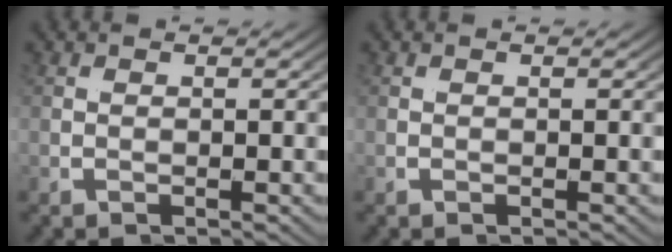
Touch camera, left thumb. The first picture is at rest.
{"total": 0.0}